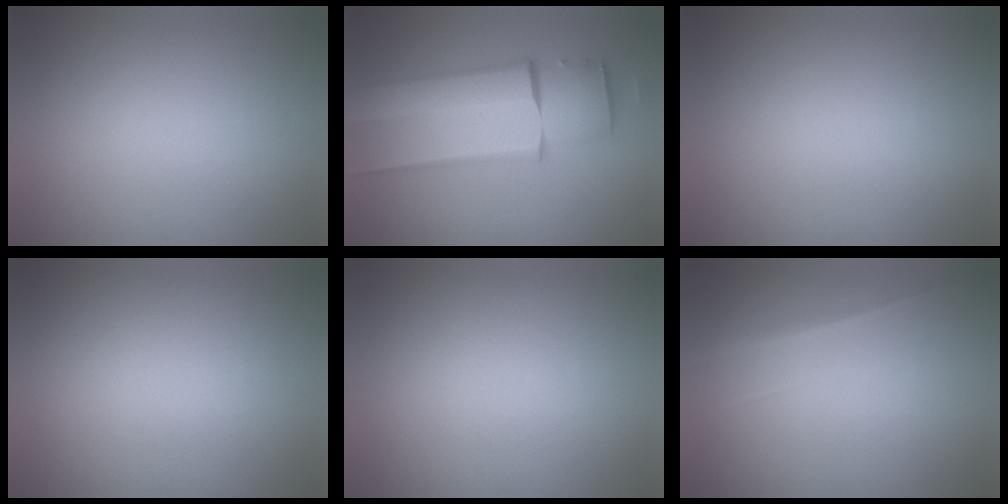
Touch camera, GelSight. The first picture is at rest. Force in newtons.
{"total": 9.4}
{"total": 0.0}
{"total": 0.0}
{"total": 1.1}
{"total": 2.9}